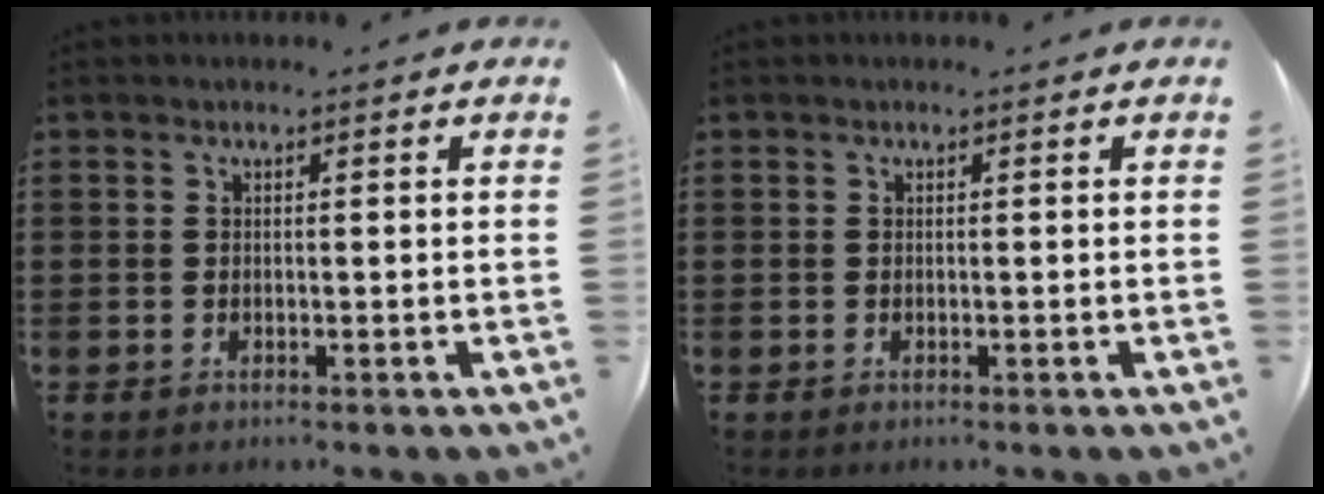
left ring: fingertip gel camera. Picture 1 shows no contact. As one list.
[{"total": 0.0}]